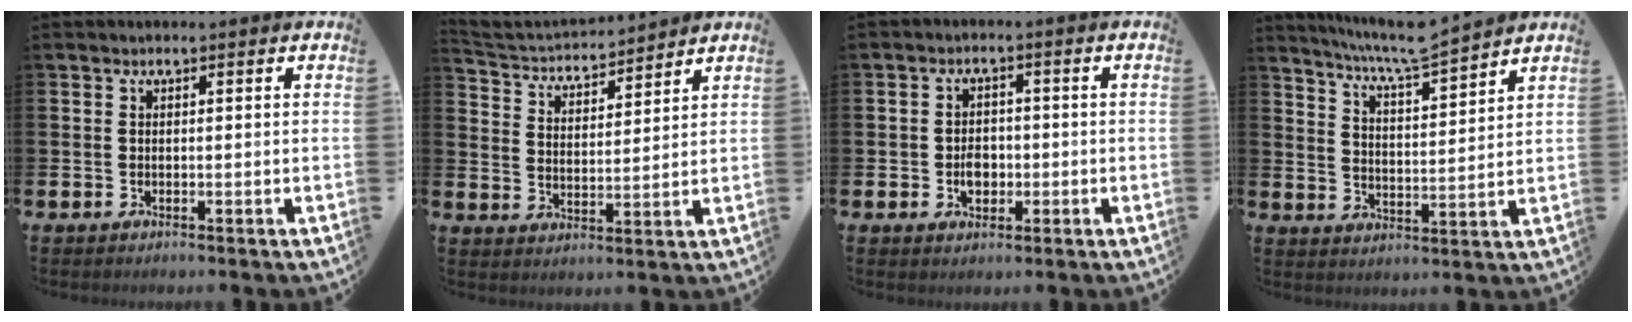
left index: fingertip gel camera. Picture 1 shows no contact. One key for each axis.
{"total": 3.8, "fx": 3.7, "fy": 1.1, "fz": 0.2, "tx": -0.025, "ty": -0.032, "tz": 0.059}
{"total": 2.9, "fx": -0.6, "fy": 2.2, "fz": 1.8, "tx": -0.020, "ty": -0.002, "tz": -0.017}
{"total": 7.3, "fx": 6.9, "fy": -0.1, "fz": 2.2, "tx": -0.066, "ty": -0.044, "tz": 0.121}